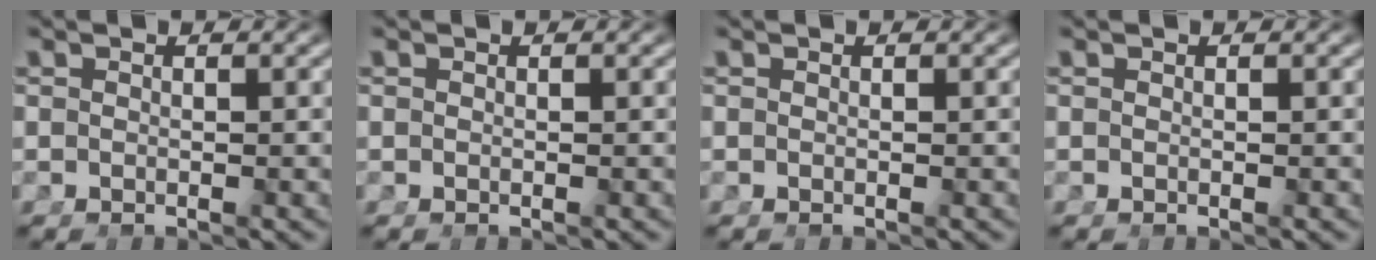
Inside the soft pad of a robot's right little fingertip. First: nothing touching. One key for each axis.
{"total": 0.0}
{"total": 0.0}
{"total": 0.0}